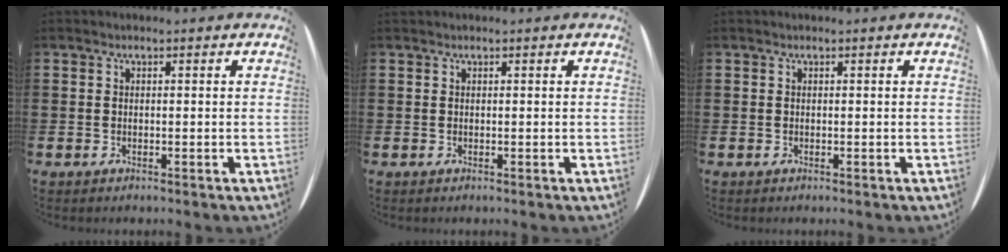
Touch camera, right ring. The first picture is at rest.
{"total": 0.0}
{"total": 0.0}